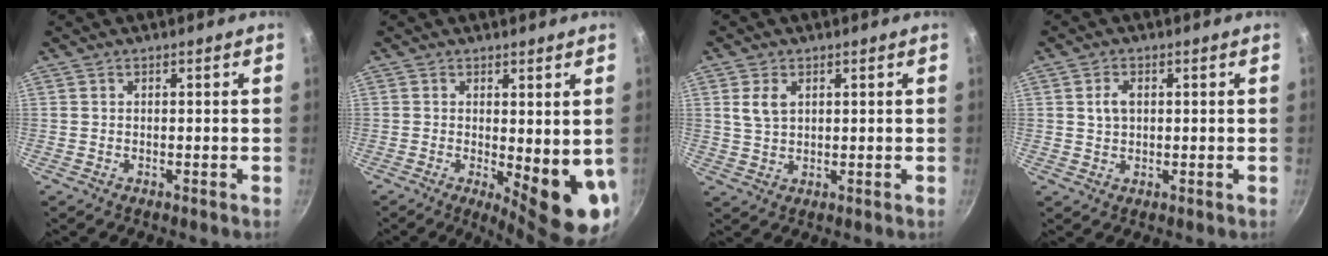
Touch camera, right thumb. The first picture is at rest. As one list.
[{"total": 10.2, "force": [-0.3, 3.3, 9.6], "torque": [-0.107, -0.022, 0.004]}, {"total": 4.3, "force": [1.5, 2.7, 2.9], "torque": [-0.050, -0.003, 0.031]}, {"total": 2.9, "force": [0.8, 1.8, 2.1], "torque": [-0.033, 0.000, 0.017]}]